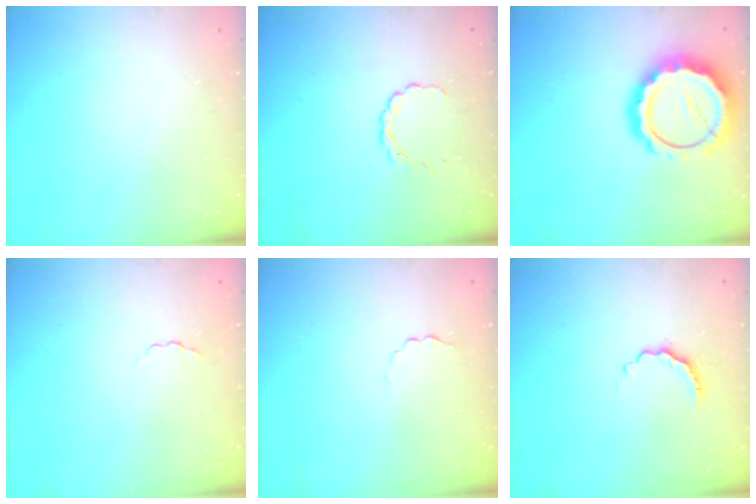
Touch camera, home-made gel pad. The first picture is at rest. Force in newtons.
{"total": 2.4, "press": 2.2, "slide": 0.9}
{"total": 16.1, "press": 15.8, "slide": 3.1}
{"total": 1.7, "press": 1.6, "slide": 0.5}
{"total": 1.5, "press": 1.4, "slide": 0.5}
{"total": 4.1, "press": 4.0, "slide": 0.8}